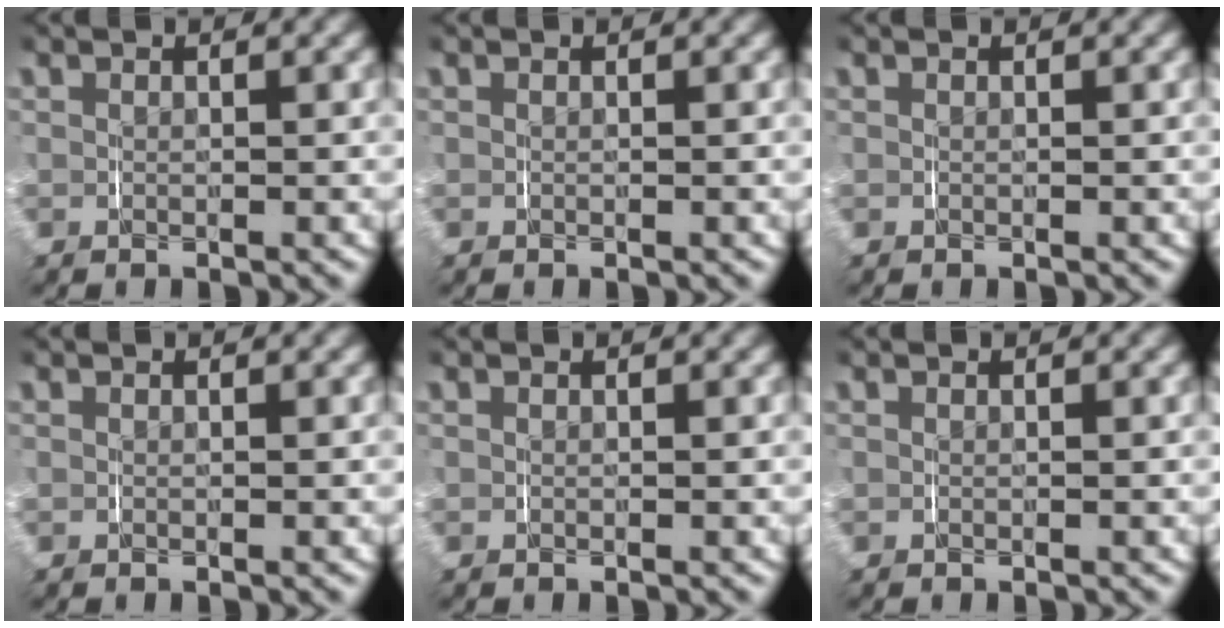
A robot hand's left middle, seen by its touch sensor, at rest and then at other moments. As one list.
[{"total": 0.0}, {"total": 0.0}, {"total": 0.0}, {"total": 0.0}, {"total": 0.0}]